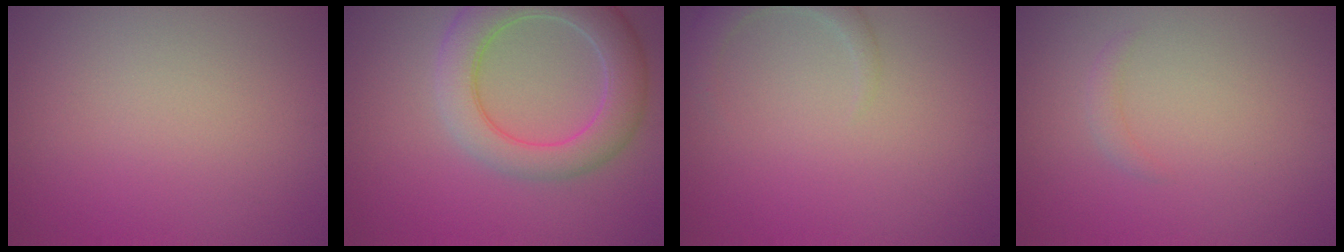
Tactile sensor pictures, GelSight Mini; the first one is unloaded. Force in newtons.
{"total": 6.5, "press": 6.5, "slide": 0.7}
{"total": 2.4, "press": 2.4, "slide": 0.3}
{"total": 0.8, "press": 0.8, "slide": 0.1}